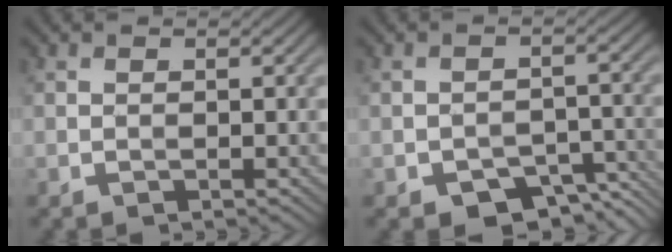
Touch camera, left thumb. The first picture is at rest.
{"total": 6.2, "force": [-4.0, 3.3, 3.3], "torque": [-0.041, -0.007, -0.061]}